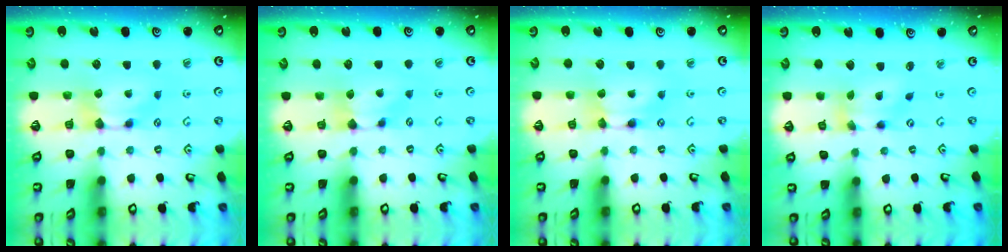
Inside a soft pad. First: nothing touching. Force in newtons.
{"total": 0.9, "press": 0.6, "slide": 0.6}
{"total": 1.7, "press": 1.7, "slide": 0.2}
{"total": 4.3, "press": 3.9, "slide": 1.8}